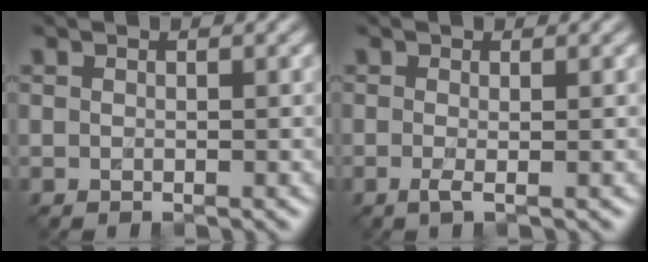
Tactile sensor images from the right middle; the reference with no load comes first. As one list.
[{"total": 1.2, "force": [-0.2, 0.4, 1.1], "torque": [-0.022, -0.002, -0.007]}]